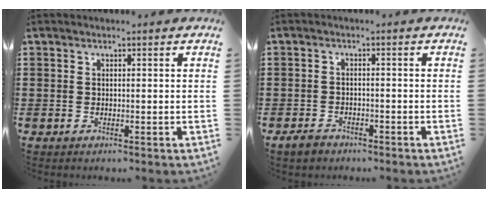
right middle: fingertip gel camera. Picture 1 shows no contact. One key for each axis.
{"total": 2.1, "fx": -1.7, "fy": 1.1, "fz": 0.4, "tx": -0.019, "ty": 0.001, "tz": -0.039}